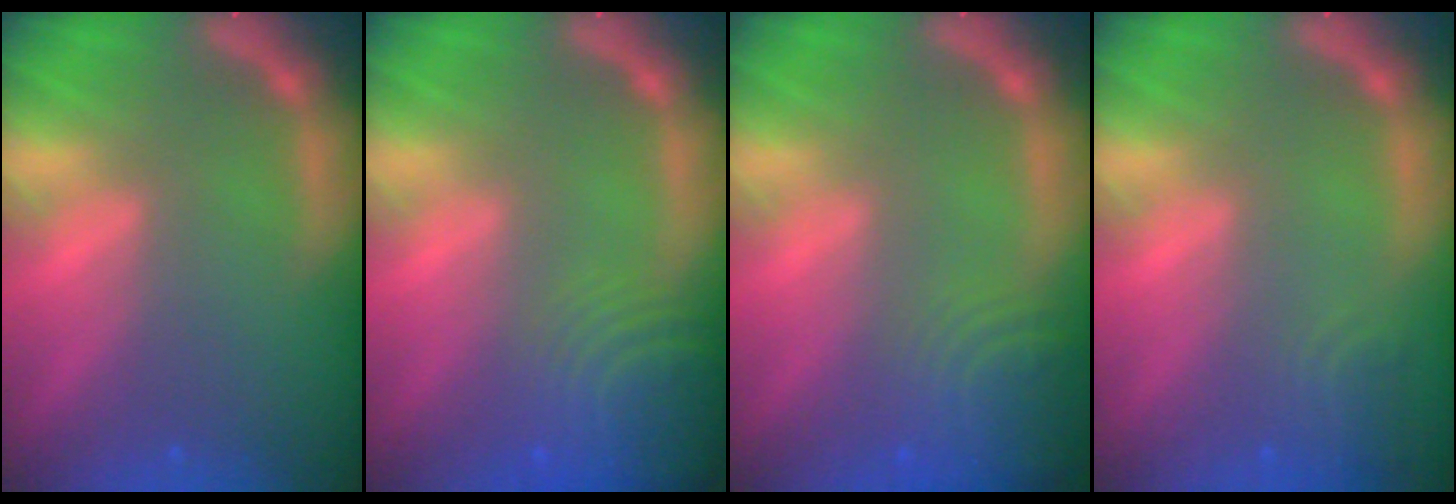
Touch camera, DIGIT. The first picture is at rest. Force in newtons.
{"total": 9.5}
{"total": 7.0}
{"total": 2.4}